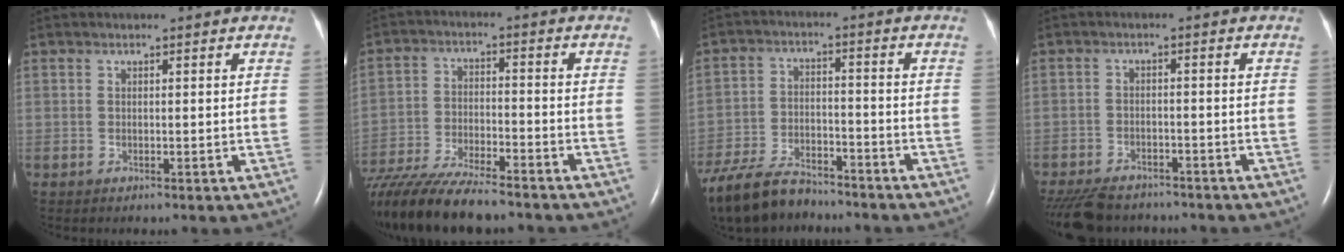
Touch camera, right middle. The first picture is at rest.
{"total": 17.3, "force": [-14.8, 2.7, 8.6], "torque": [-0.179, -0.038, -0.251]}
{"total": 13.9, "force": [-11.8, 4.8, 5.6], "torque": [-0.115, -0.011, -0.198]}
{"total": 10.8, "force": [-9.3, 4.1, 3.7], "torque": [-0.081, -0.011, -0.136]}